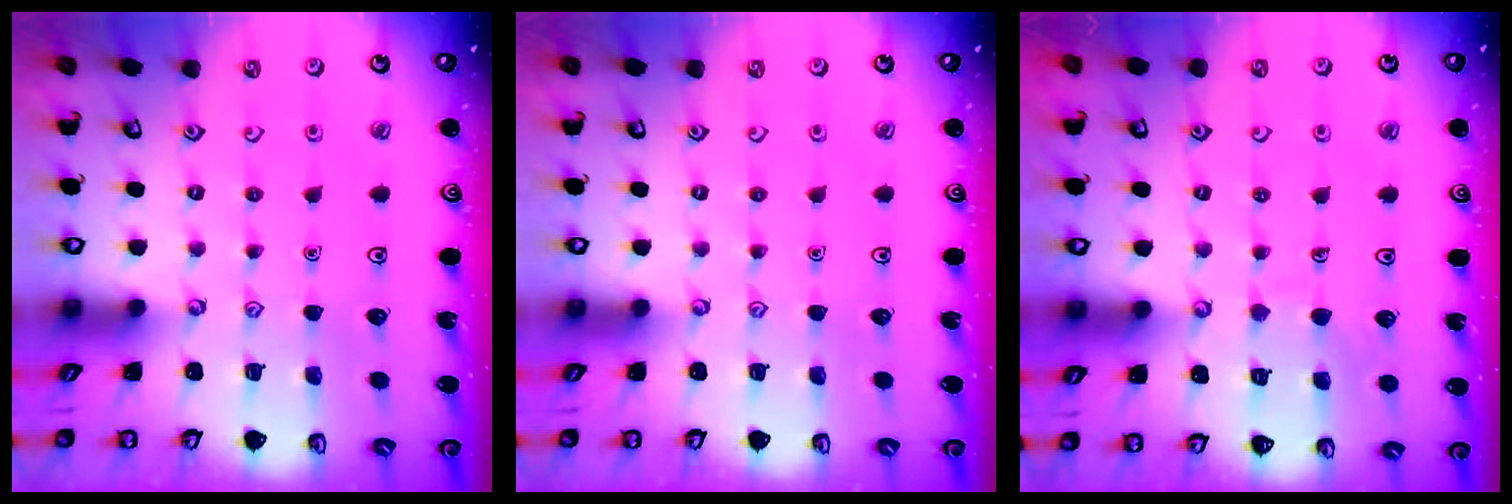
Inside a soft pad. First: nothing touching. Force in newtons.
{"total": 0.0}
{"total": 4.7, "press": 4.7, "slide": 0.3}